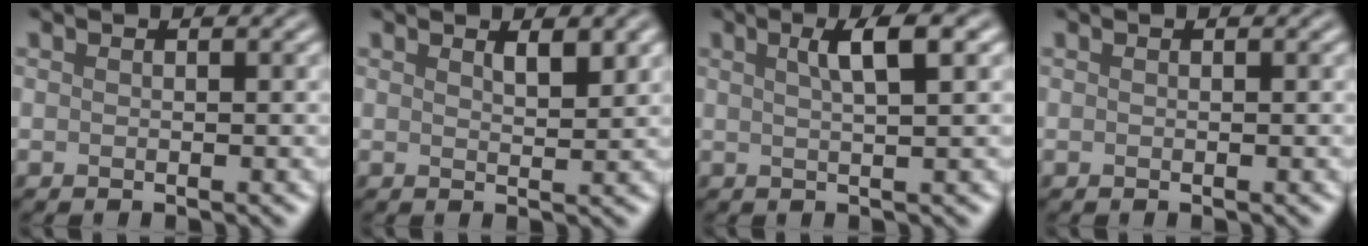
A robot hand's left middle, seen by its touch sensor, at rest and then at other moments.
{"total": 1.9, "force": [1.3, 0.5, 1.4], "torque": [-0.019, -0.002, 0.023]}
{"total": 3.5, "force": [1.4, 0.9, 3.1], "torque": [-0.036, 0.009, 0.019]}
{"total": 0.0}